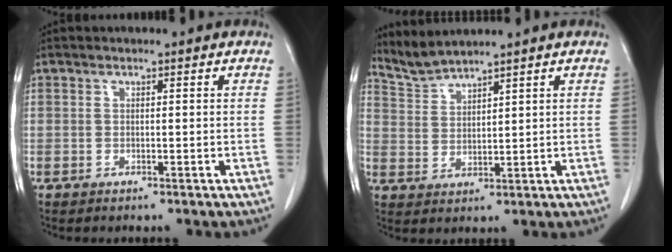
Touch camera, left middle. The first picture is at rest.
{"total": 4.1, "force": [4.0, -0.9, -0.1], "torque": [-0.008, -0.002, 0.091]}